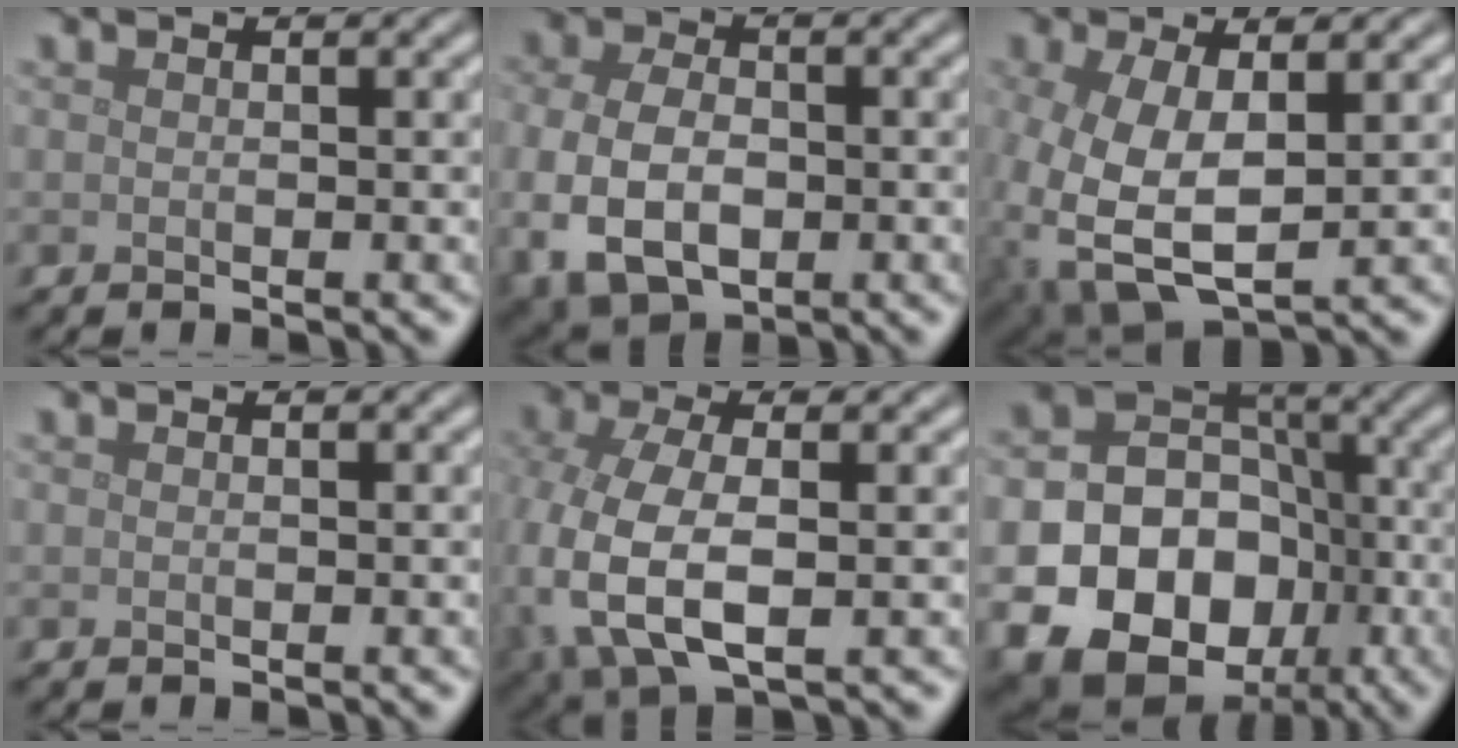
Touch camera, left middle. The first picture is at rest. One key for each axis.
{"total": 7.6, "fx": -2.0, "fy": 5.0, "fz": 5.4, "tx": -0.127, "ty": -0.019, "tz": -0.037}
{"total": 7.4, "fx": -0.8, "fy": 4.0, "fz": 6.2, "tx": -0.158, "ty": -0.017, "tz": -0.004}
{"total": 0.0}
{"total": 8.5, "fx": -2.0, "fy": 4.5, "fz": 6.9, "tx": -0.171, "ty": -0.022, "tz": -0.035}
{"total": 21.9, "fx": -7.9, "fy": 19.1, "fz": 7.1, "tx": -0.163, "ty": -0.063, "tz": -0.145}